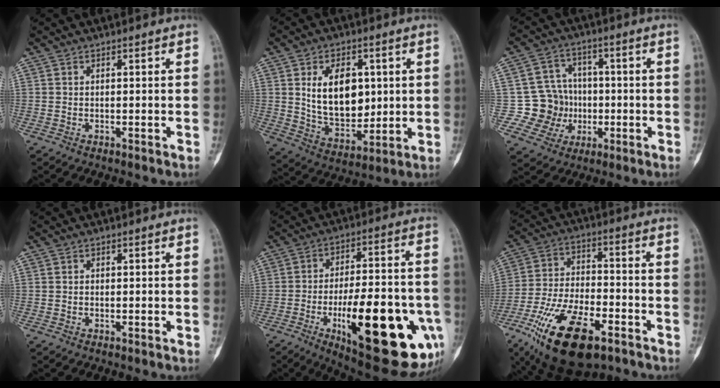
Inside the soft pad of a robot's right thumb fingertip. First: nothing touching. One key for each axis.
{"total": 14.1, "fx": 2.9, "fy": 9.0, "fz": 10.5, "tx": -0.132, "ty": -0.025, "tz": 0.061}
{"total": 9.8, "fx": -1.3, "fy": 9.5, "fz": 2.2, "tx": 0.014, "ty": 0.023, "tz": -0.020}
{"total": 0.0}
{"total": 29.0, "fx": -9.2, "fy": 9.9, "fz": 25.7, "tx": -0.329, "ty": 0.009, "tz": -0.116}
{"total": 20.8, "fx": -11.1, "fy": 9.1, "fz": 15.1, "tx": -0.294, "ty": 0.034, "tz": -0.189}